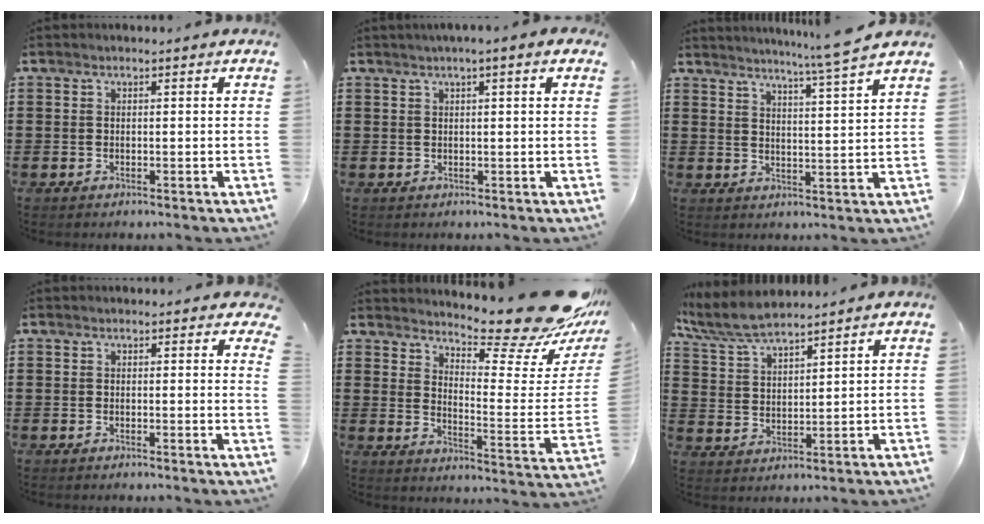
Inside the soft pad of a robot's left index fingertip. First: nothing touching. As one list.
[{"total": 1.3, "force": [0.7, 0.0, 1.1], "torque": [-0.022, 0.001, 0.011]}, {"total": 5.5, "force": [4.8, -1.6, 2.3], "torque": [-0.050, -0.030, 0.077]}, {"total": 1.0, "force": [0.9, 0.4, 0.2], "torque": [0.000, 0.000, 0.016]}, {"total": 12.4, "force": [11.1, 0.7, 5.5], "torque": [-0.088, -0.102, 0.180]}, {"total": 6.6, "force": [5.9, 1.2, 2.7], "torque": [-0.073, -0.016, 0.110]}]